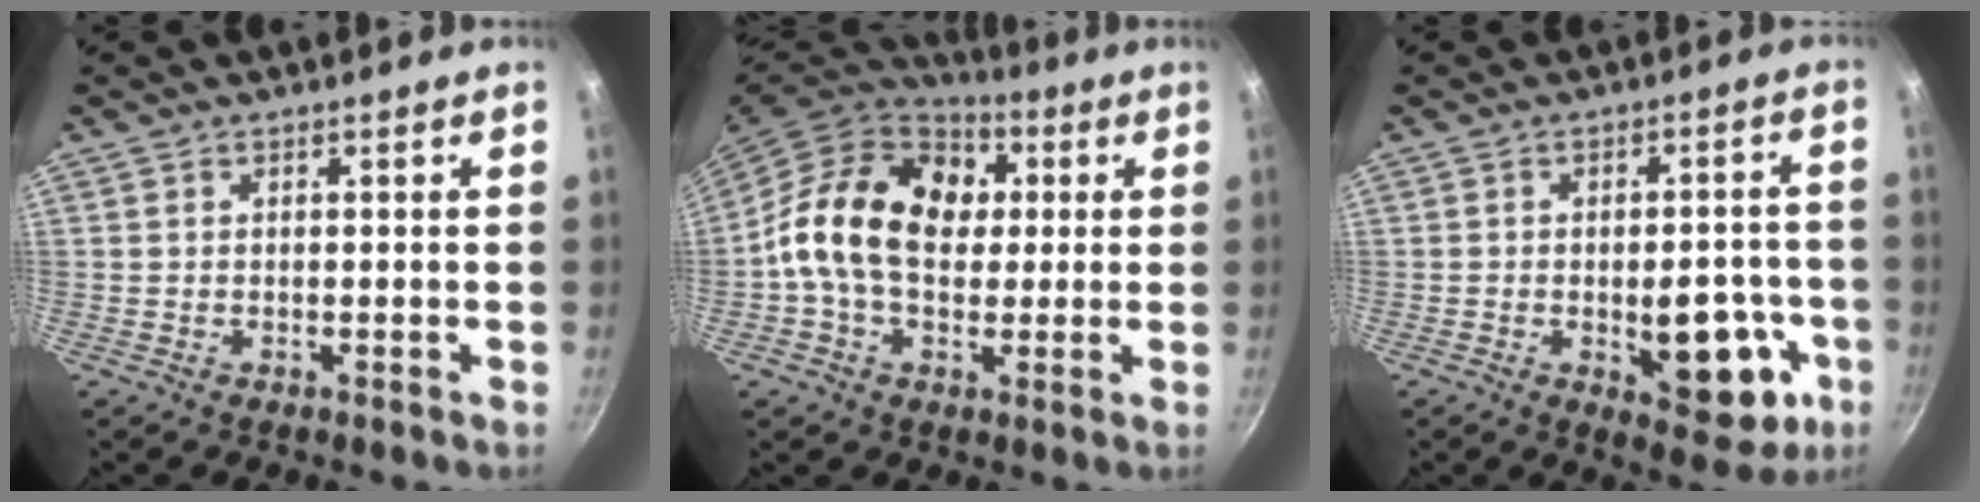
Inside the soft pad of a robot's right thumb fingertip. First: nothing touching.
{"total": 18.3, "force": [2.3, 13.1, 12.5], "torque": [-0.175, 0.019, 0.022]}
{"total": 14.3, "force": [-4.2, 6.9, 11.7], "torque": [-0.100, 0.016, -0.047]}